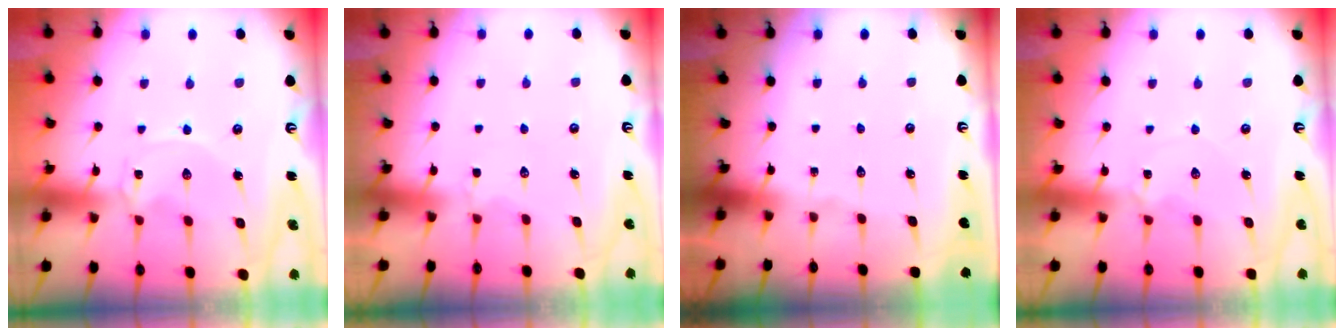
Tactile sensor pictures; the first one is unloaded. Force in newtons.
{"total": 2.6, "press": 2.4, "slide": 1.2}
{"total": 0.0}
{"total": 4.0, "press": 4.0, "slide": 0.7}